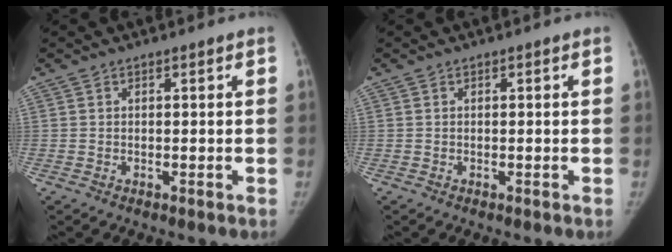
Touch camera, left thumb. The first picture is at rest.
{"total": 0.0}